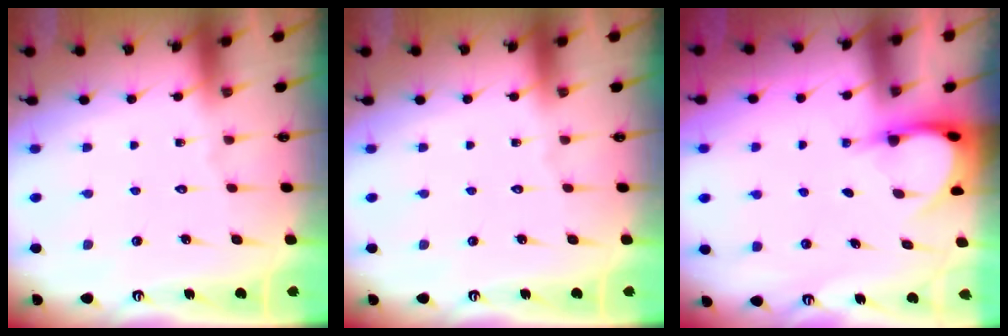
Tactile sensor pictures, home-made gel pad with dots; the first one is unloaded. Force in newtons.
{"total": 0.0}
{"total": 3.7, "press": 3.7, "slide": 0.3}